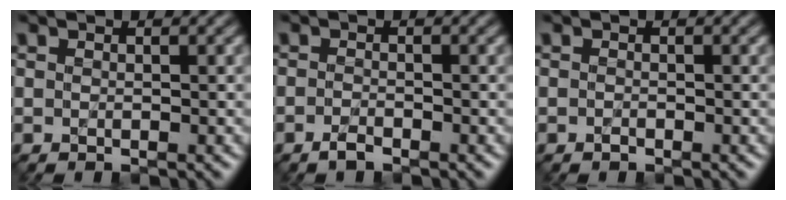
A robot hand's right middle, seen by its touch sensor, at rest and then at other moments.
{"total": 0.9, "force": [-0.8, -0.3, -0.3], "torque": [-0.012, 0.006, -0.017]}
{"total": 0.9, "force": [-0.3, -0.5, -0.7], "torque": [-0.004, 0.004, -0.002]}